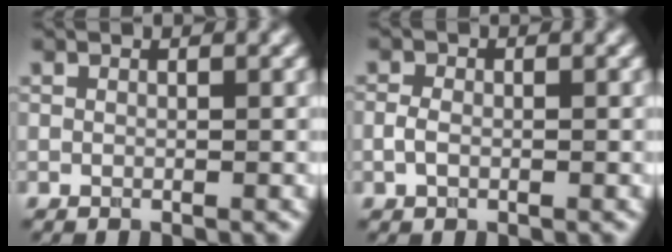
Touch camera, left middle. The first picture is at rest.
{"total": 1.3, "force": [-0.5, 0.9, 0.8], "torque": [-0.020, 0.004, -0.007]}